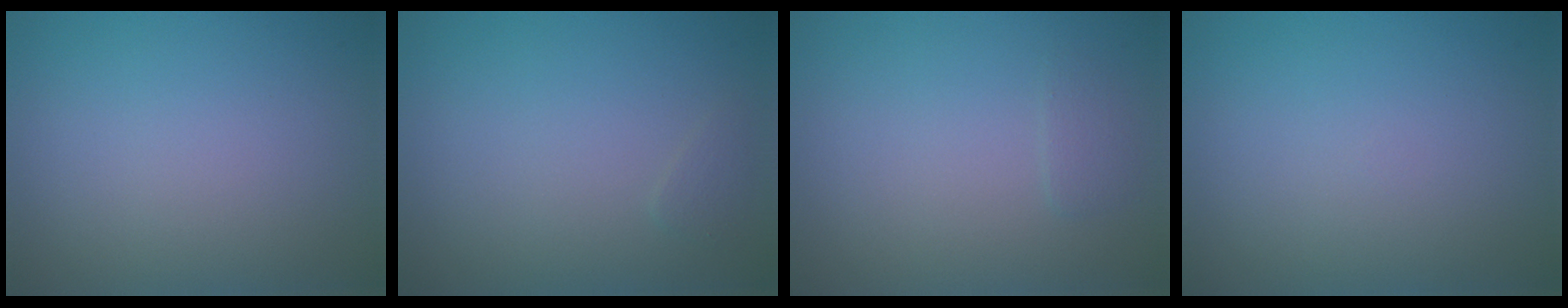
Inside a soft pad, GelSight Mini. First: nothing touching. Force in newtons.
{"total": 0.6, "press": 0.6, "slide": 0.0}
{"total": 0.7, "press": 0.7, "slide": 0.2}
{"total": 0.0}